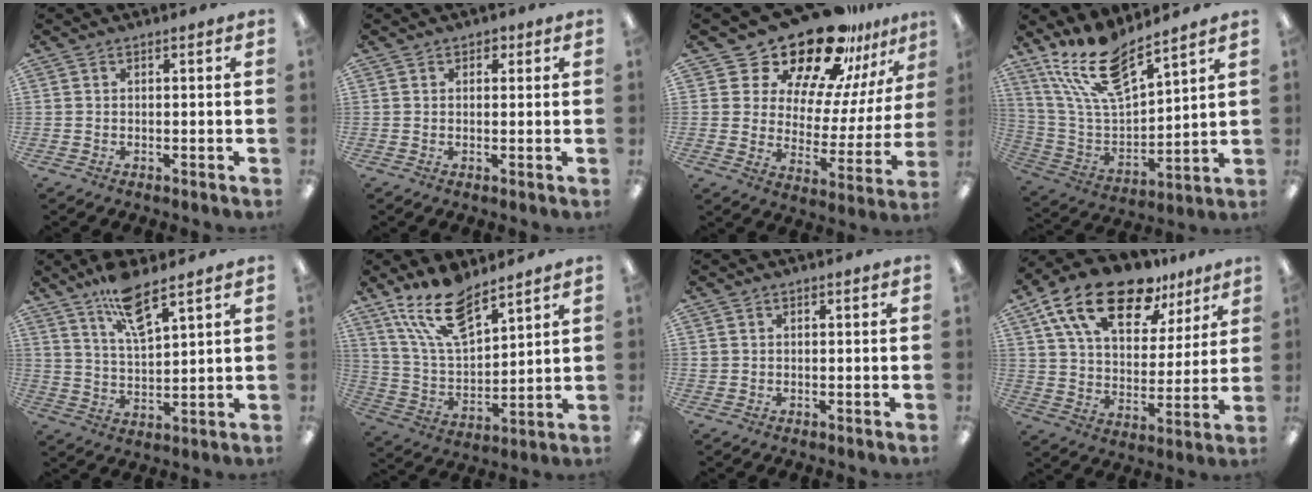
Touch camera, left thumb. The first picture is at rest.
{"total": 1.6, "force": [0.9, 1.3, 0.6], "torque": [-0.003, -0.001, 0.014]}
{"total": 22.3, "force": [18.9, 8.6, 8.1], "torque": [-0.143, -0.147, 0.334]}
{"total": 17.2, "force": [13.1, 5.8, 9.4], "torque": [-0.206, -0.068, 0.238]}
{"total": 10.5, "force": [7.6, 3.1, 6.6], "torque": [-0.114, -0.035, 0.133]}
{"total": 16.0, "force": [11.6, 6.3, 8.9], "torque": [-0.182, -0.053, 0.211]}
{"total": 0.9, "force": [0.2, 0.8, 0.0], "torque": [-0.001, 0.005, 0.003]}
{"total": 20.3, "force": [13.2, 9.9, 11.9], "torque": [-0.211, -0.064, 0.233]}